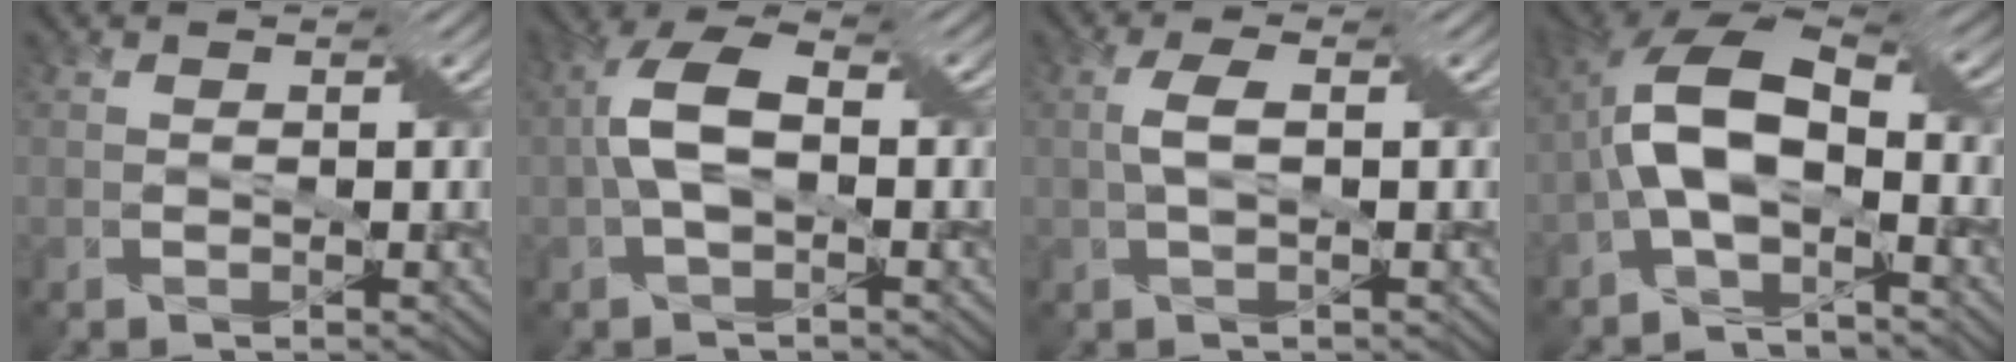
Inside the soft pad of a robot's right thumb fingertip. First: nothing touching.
{"total": 6.5, "force": [-0.5, 3.2, 5.6], "torque": [-0.128, 0.014, -0.014]}
{"total": 2.7, "force": [0.1, 0.8, 2.6], "torque": [-0.063, 0.009, 0.002]}
{"total": 9.5, "force": [-1.9, 4.8, 8.0], "torque": [-0.160, 0.022, -0.048]}